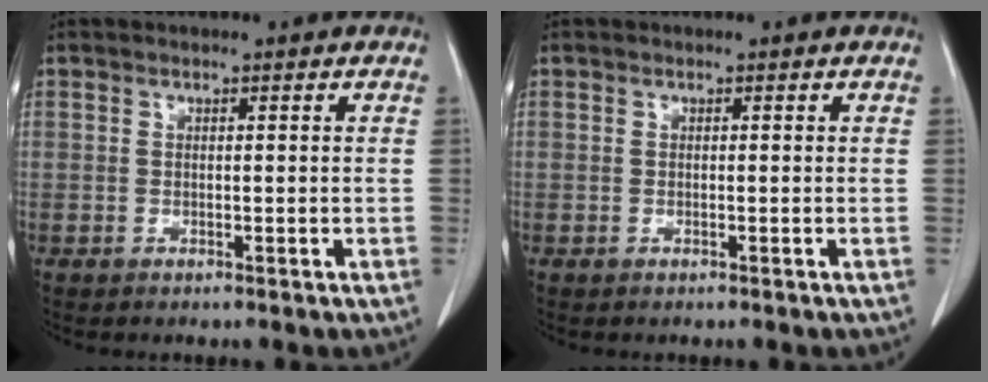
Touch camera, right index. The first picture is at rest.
{"total": 0.0}